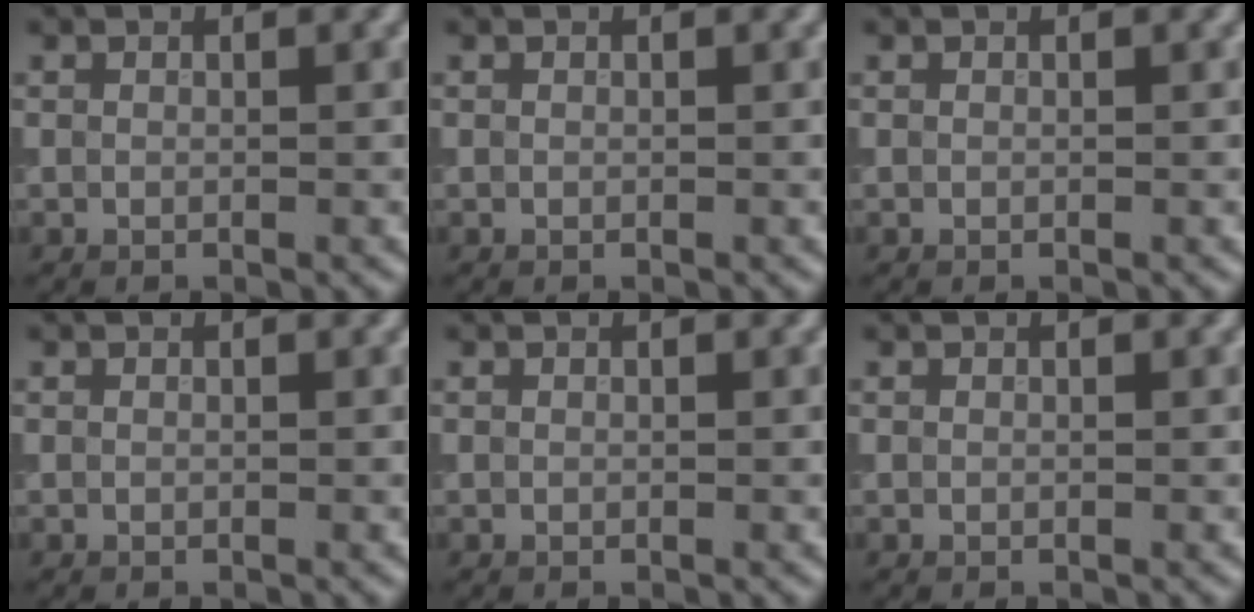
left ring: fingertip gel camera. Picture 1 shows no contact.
{"total": 0.0}
{"total": 0.0}
{"total": 0.0}
{"total": 0.0}
{"total": 0.0}